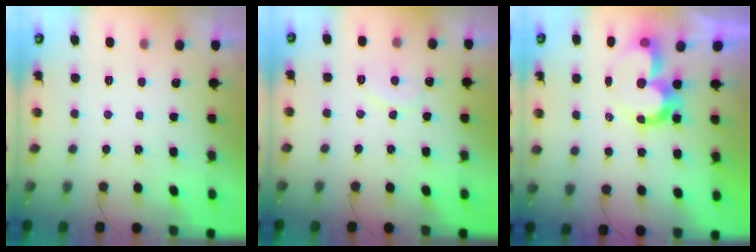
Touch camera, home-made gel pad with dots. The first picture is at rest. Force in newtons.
{"total": 8.5, "press": 8.4, "slide": 0.6}
{"total": 10.5, "press": 10.4, "slide": 0.8}